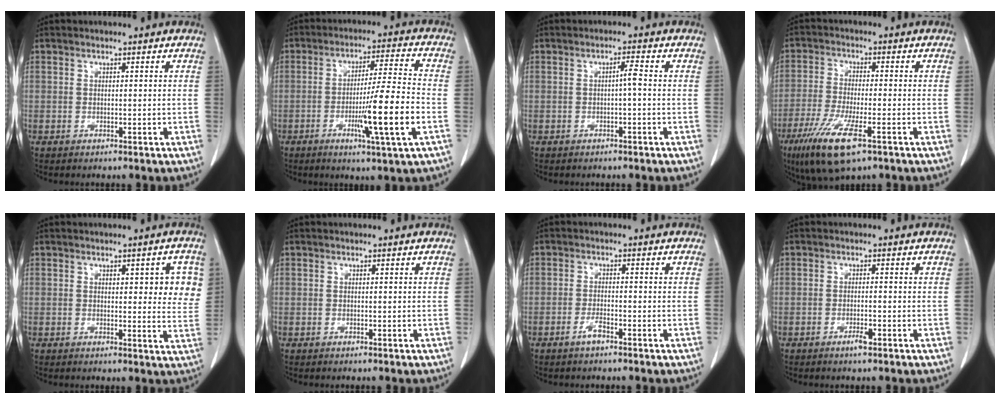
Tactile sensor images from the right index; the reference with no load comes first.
{"total": 11.6, "force": [-3.5, -0.9, 11.0], "torque": [-0.184, -0.014, -0.062]}
{"total": 1.6, "force": [-0.2, -0.1, 1.6], "torque": [-0.026, 0.003, -0.002]}
{"total": 10.7, "force": [-5.9, 2.0, 8.7], "torque": [-0.171, -0.028, -0.102]}
{"total": 6.2, "force": [2.1, 2.1, 5.4], "torque": [-0.049, 0.002, 0.020]}
{"total": 0.0}
{"total": 2.0, "force": [-1.4, 0.3, 1.4], "torque": [-0.028, 0.000, -0.028]}
{"total": 1.7, "force": [-1.0, 0.1, 1.3], "torque": [-0.024, -0.001, -0.017]}